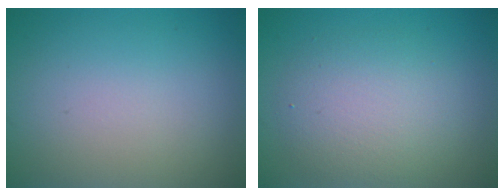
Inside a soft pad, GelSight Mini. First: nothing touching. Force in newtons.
{"total": 4.4, "press": 4.4, "slide": 0.4}